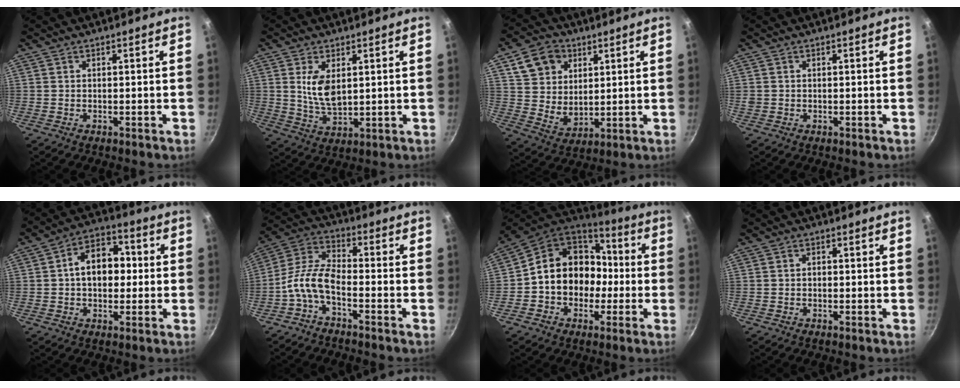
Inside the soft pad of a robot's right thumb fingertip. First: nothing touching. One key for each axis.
{"total": 7.3, "fx": 1.8, "fy": 3.9, "fz": 5.9, "tx": -0.105, "ty": -0.022, "tz": 0.041}
{"total": 11.8, "fx": 4.9, "fy": 9.2, "fz": 5.3, "tx": -0.070, "ty": -0.015, "tz": 0.096}
{"total": 0.9, "fx": -0.1, "fy": 0.8, "fz": 0.2, "tx": -0.004, "ty": 0.002, "tz": 0.001}
{"total": 11.4, "fx": 0.5, "fy": 8.0, "fz": 8.0, "tx": -0.080, "ty": 0.030, "tz": -0.005}
{"total": 8.5, "fx": -3.8, "fy": 3.7, "fz": 6.6, "tx": -0.141, "ty": 0.041, "tz": -0.090}
{"total": 16.2, "fx": -1.2, "fy": 13.7, "fz": 8.6, "tx": -0.097, "ty": 0.048, "tz": -0.024}
{"total": 0.9, "fx": -0.3, "fy": 0.8, "fz": 0.5, "tx": -0.008, "ty": 0.004, "tz": -0.005}